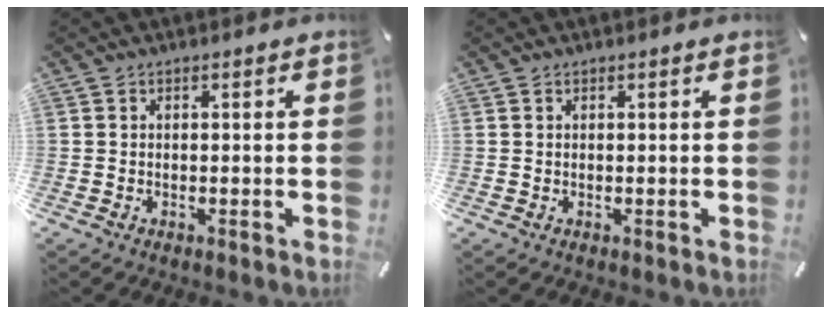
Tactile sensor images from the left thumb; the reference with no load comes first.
{"total": 0.0}